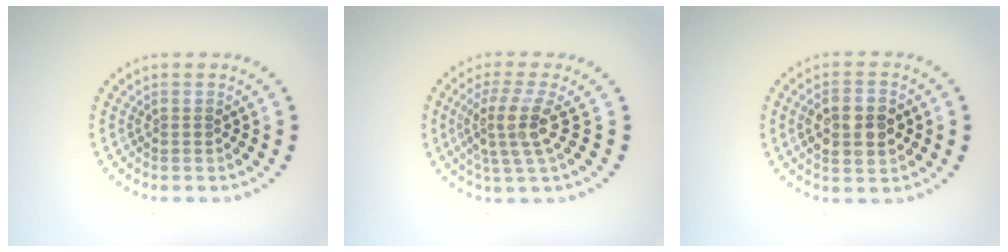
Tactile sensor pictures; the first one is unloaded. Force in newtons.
{"total": 3.7, "press": 2.6, "slide": 2.6}
{"total": 4.3, "press": 4.2, "slide": 0.5}